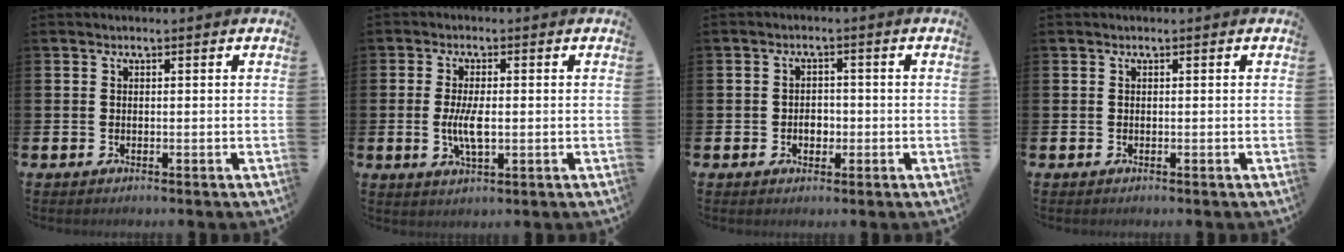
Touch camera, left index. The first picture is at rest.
{"total": 4.7, "force": [-0.1, 1.7, 4.4], "torque": [-0.083, -0.001, -0.007]}
{"total": 2.2, "force": [-0.6, 1.7, 1.2], "torque": [-0.012, 0.000, -0.016]}
{"total": 0.0}